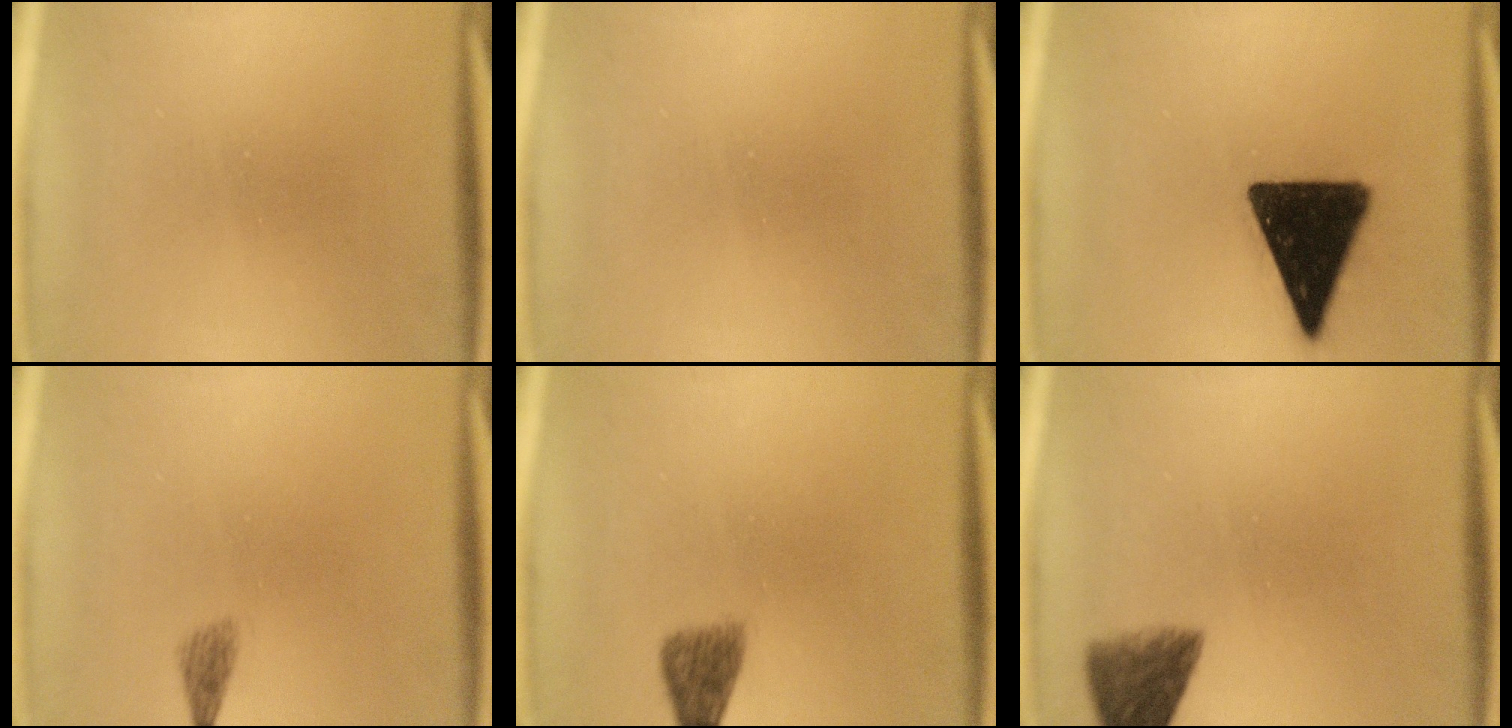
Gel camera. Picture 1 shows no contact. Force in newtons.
{"total": 0.0}
{"total": 17.4}
{"total": 3.1}
{"total": 2.7}
{"total": 5.6}